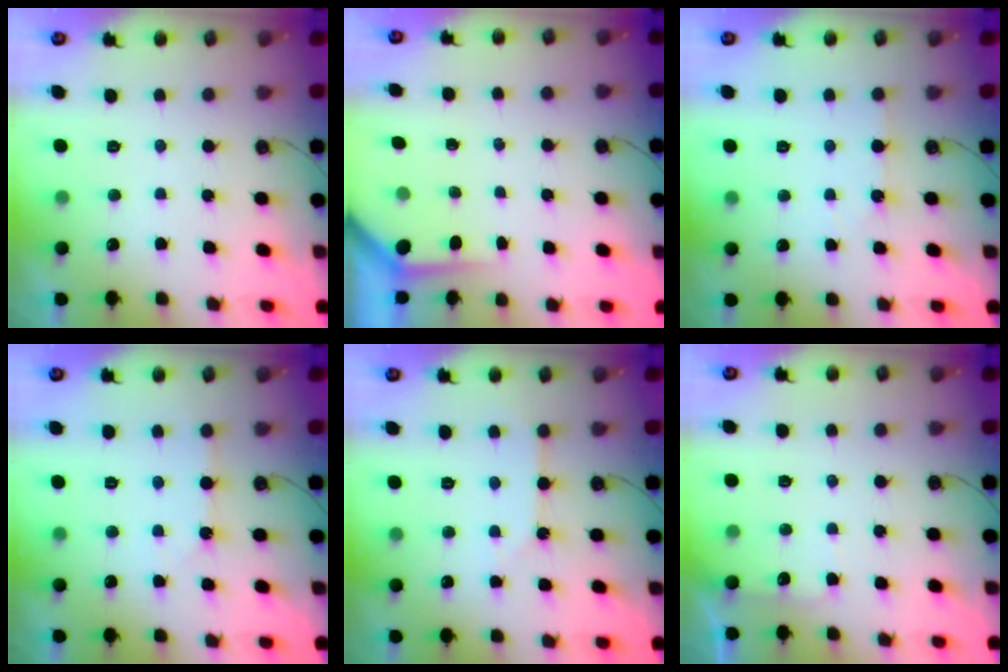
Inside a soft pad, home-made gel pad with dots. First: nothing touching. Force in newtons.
{"total": 3.4, "press": 3.4, "slide": 0.3}
{"total": 3.2, "press": 3.2, "slide": 0.5}
{"total": 1.8, "press": 1.8, "slide": 0.4}
{"total": 2.1, "press": 2.1, "slide": 0.3}
{"total": 4.0, "press": 4.0, "slide": 0.5}